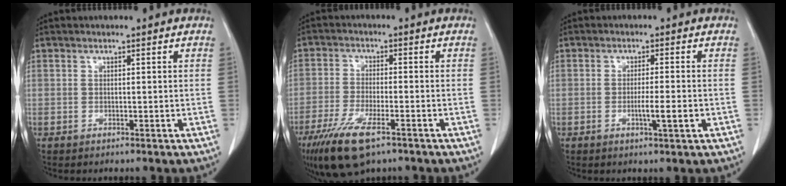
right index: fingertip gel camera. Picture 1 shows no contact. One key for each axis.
{"total": 9.4, "fx": -5.8, "fy": 2.4, "fz": 6.9, "tx": -0.135, "ty": -0.020, "tz": -0.101}
{"total": 3.6, "fx": -1.0, "fy": -0.1, "fz": 3.4, "tx": -0.059, "ty": -0.006, "tz": -0.016}